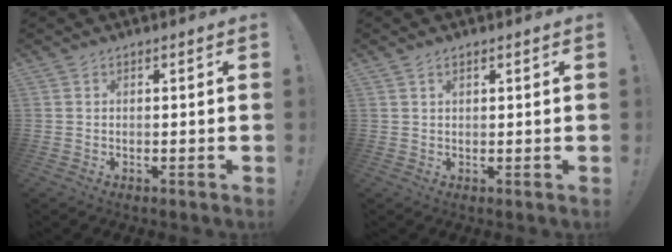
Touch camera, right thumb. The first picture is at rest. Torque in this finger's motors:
{"motor_torque": [-0.03, 0.08, 0.00, 0.01, 0.05]}